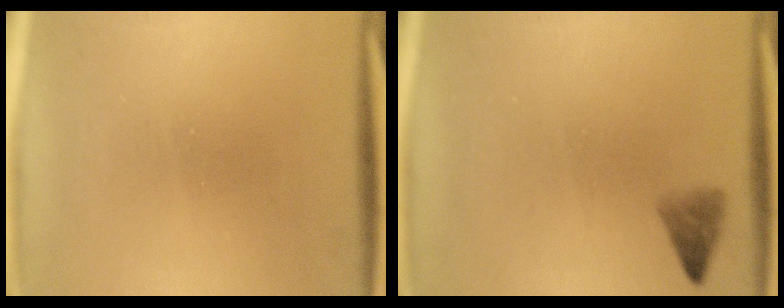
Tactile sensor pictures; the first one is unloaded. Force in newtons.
{"total": 1.0}